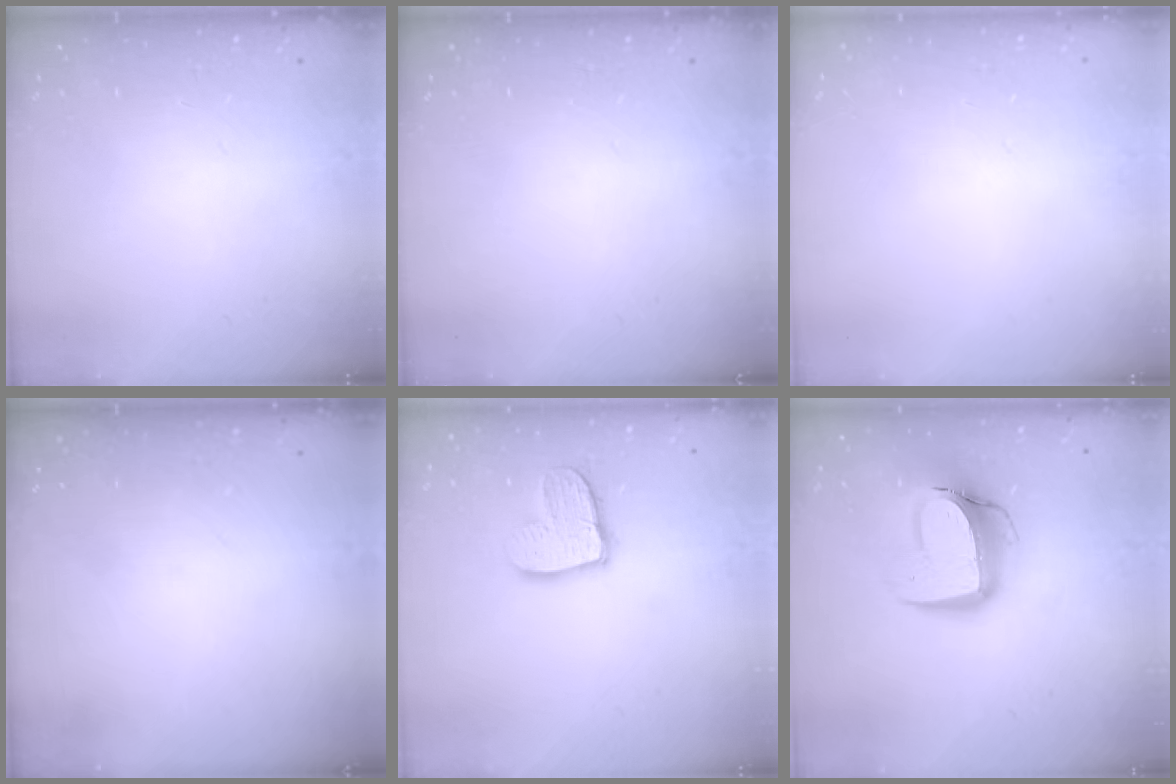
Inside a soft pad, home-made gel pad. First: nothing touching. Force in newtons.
{"total": 0.0}
{"total": 0.0}
{"total": 0.0}
{"total": 12.2, "press": 12.2, "slide": 1.0}
{"total": 13.6, "press": 13.5, "slide": 1.4}